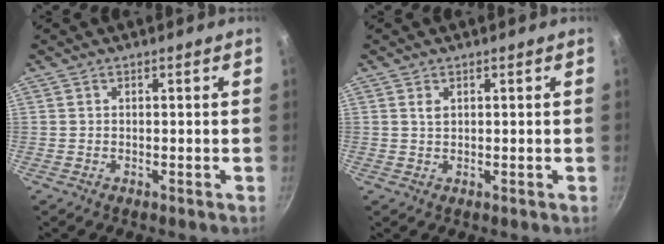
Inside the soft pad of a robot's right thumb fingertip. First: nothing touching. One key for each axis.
{"total": 1.2, "fx": 0.6, "fy": 0.6, "fz": 0.8, "tx": -0.015, "ty": -0.001, "tz": 0.011}